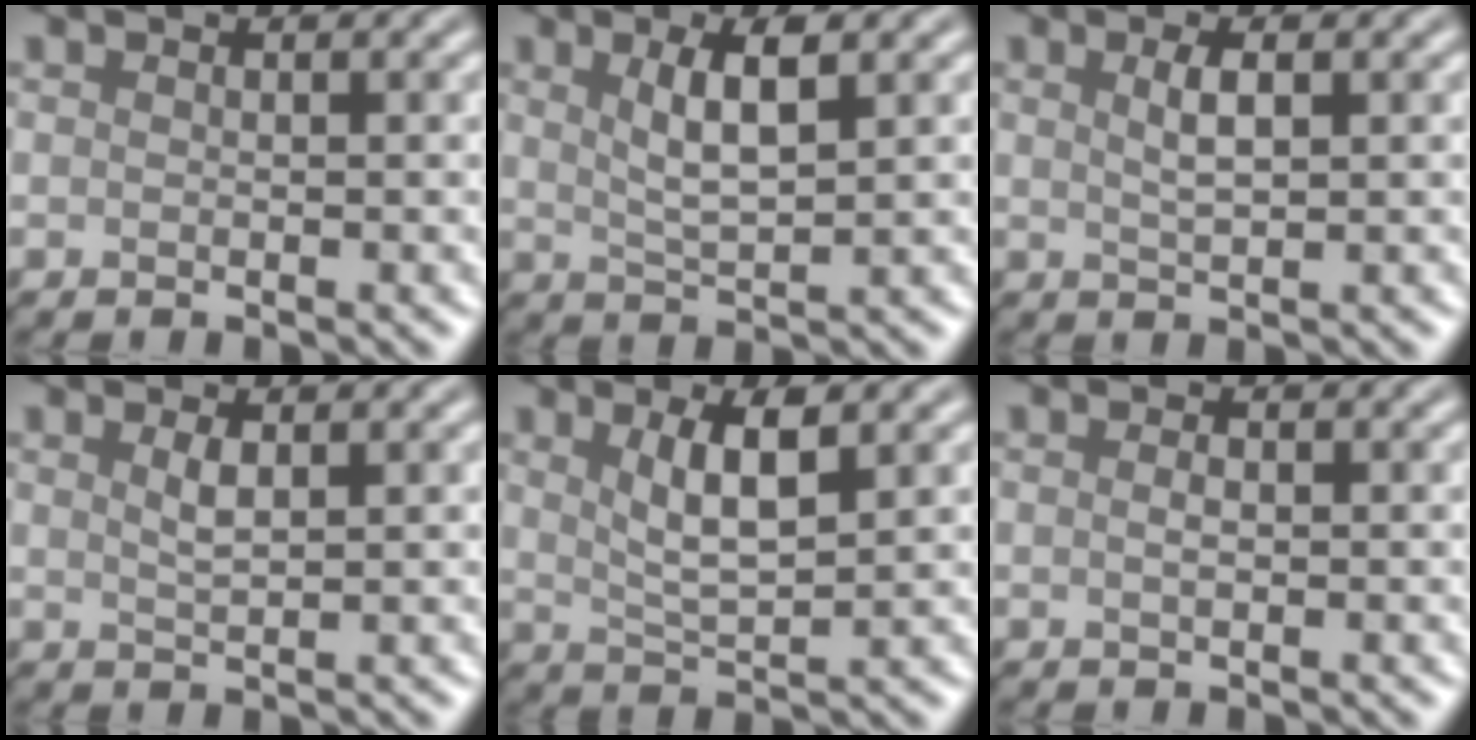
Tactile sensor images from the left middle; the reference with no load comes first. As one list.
[{"total": 3.7, "force": [1.5, 1.0, 3.2], "torque": [-0.060, 0.002, 0.027]}, {"total": 2.0, "force": [0.7, 0.6, 1.8], "torque": [-0.033, 0.002, 0.015]}, {"total": 1.3, "force": [0.6, 0.3, 1.1], "torque": [-0.023, -0.001, 0.013]}, {"total": 3.8, "force": [1.6, 1.0, 3.3], "torque": [-0.064, -0.002, 0.032]}, {"total": 0.8, "force": [0.0, 0.3, 0.7], "torque": [-0.016, -0.001, 0.000]}]